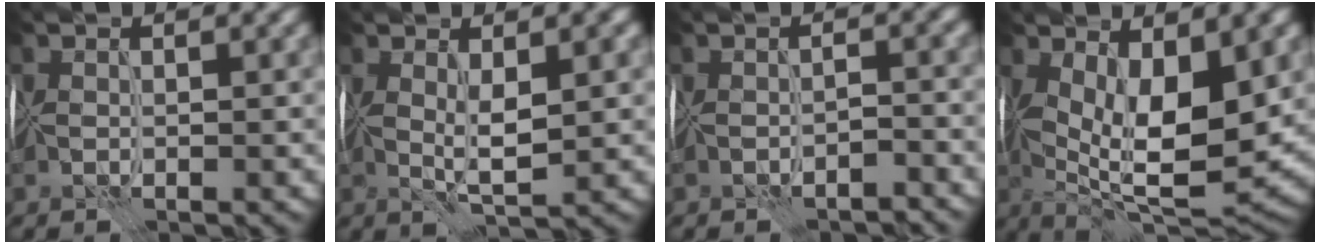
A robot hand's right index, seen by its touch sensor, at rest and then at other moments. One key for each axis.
{"total": 3.0, "fx": 0.7, "fy": 0.8, "fz": 2.9, "tx": -0.056, "ty": 0.001, "tz": 0.017}
{"total": 1.9, "fx": -1.7, "fy": 0.4, "fz": 0.8, "tx": -0.009, "ty": 0.007, "tz": -0.027}
{"total": 12.1, "fx": 1.0, "fy": 5.0, "fz": 10.9, "tx": -0.172, "ty": -0.012, "tz": 0.015}